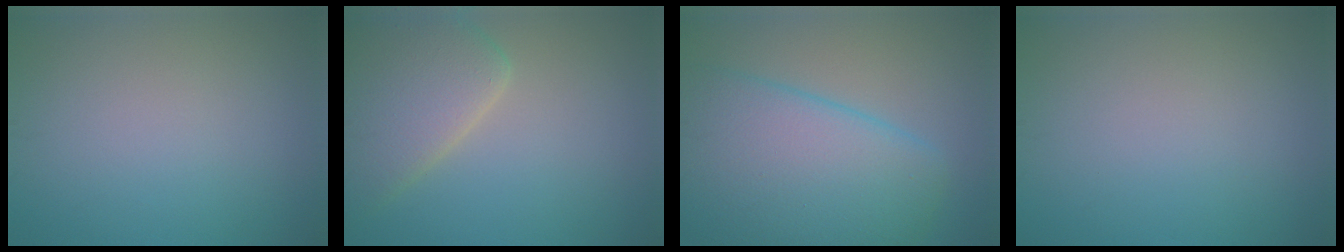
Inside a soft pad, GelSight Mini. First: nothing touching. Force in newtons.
{"total": 6.9, "press": 6.8, "slide": 0.4}
{"total": 10.6, "press": 10.5, "slide": 0.4}
{"total": 0.0}